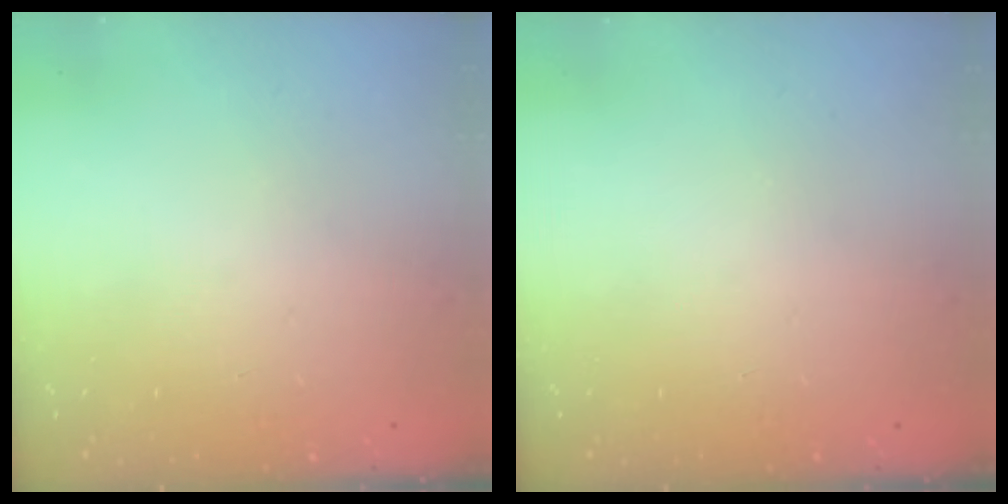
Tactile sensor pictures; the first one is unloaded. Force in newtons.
{"total": 0.0}